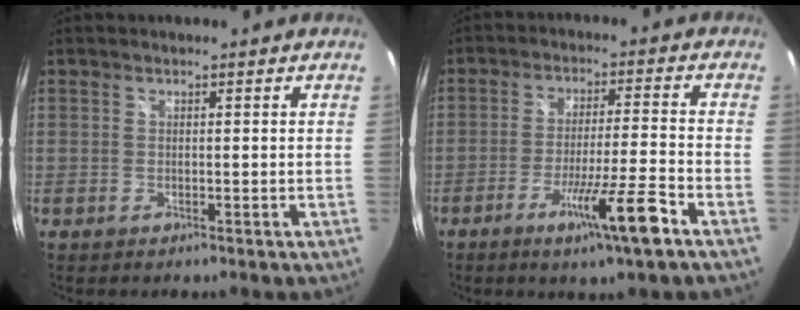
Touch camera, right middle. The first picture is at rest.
{"total": 9.9, "force": [-5.8, -0.8, 8.0], "torque": [-0.152, -0.017, -0.102]}